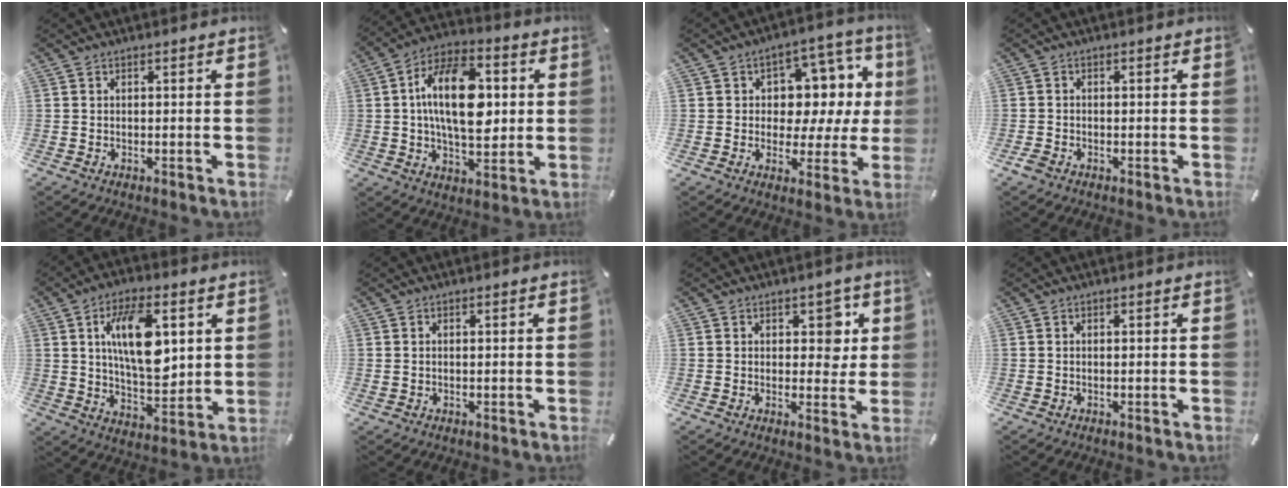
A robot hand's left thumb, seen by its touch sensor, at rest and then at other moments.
{"total": 18.4, "force": [1.9, 10.3, 15.1], "torque": [-0.293, 0.005, 0.027]}
{"total": 10.0, "force": [2.0, 8.2, 5.4], "torque": [-0.058, -0.025, 0.035]}
{"total": 1.5, "force": [-1.0, 0.8, 0.8], "torque": [-0.020, 0.000, -0.021]}
{"total": 15.6, "force": [4.7, 7.7, 12.7], "torque": [-0.226, -0.009, 0.075]}
{"total": 0.5, "force": [0.1, 0.2, 0.4], "torque": [-0.008, 0.002, 0.002]}
{"total": 6.5, "force": [2.2, 4.7, 3.9], "torque": [-0.022, -0.009, 0.028]}
{"total": 0.0}